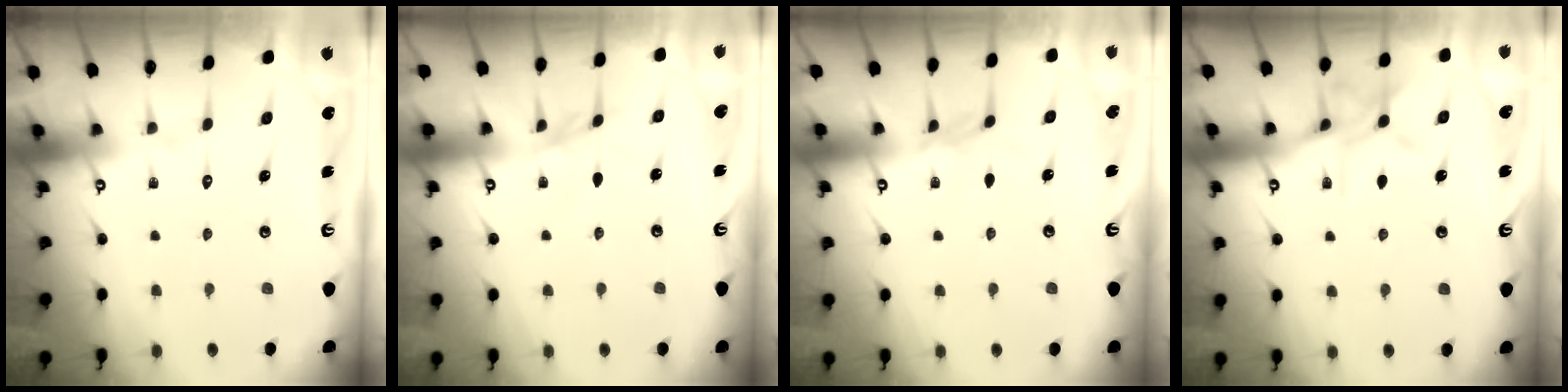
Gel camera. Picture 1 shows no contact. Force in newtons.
{"total": 2.0, "press": 1.9, "slide": 0.4}
{"total": 1.7, "press": 1.6, "slide": 0.4}
{"total": 8.6, "press": 8.5, "slide": 0.6}